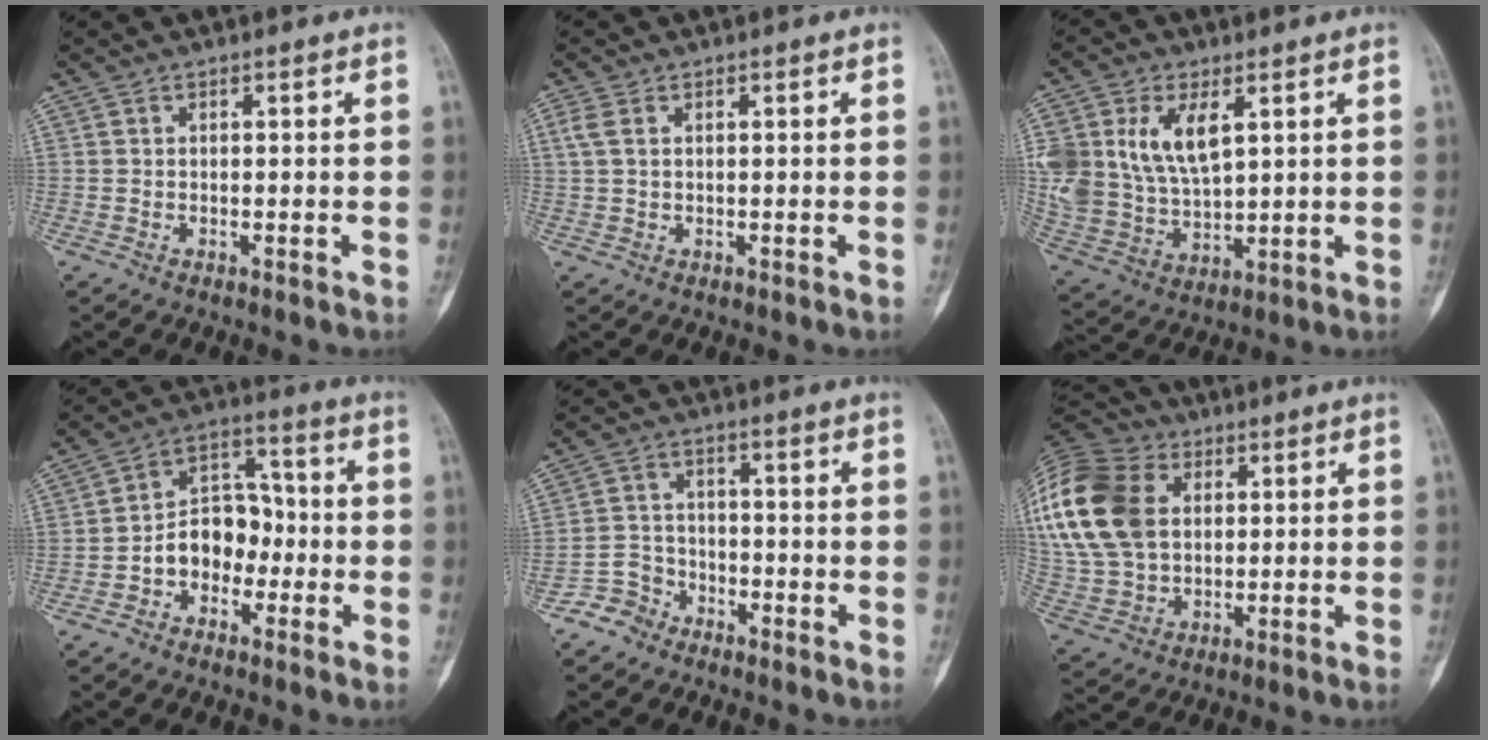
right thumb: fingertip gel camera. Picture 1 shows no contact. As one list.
[{"total": 2.8, "force": [0.9, 1.7, 2.0], "torque": [-0.053, 0.007, 0.019]}, {"total": 15.9, "force": [5.0, 9.6, 11.7], "torque": [-0.237, -0.012, 0.108]}, {"total": 10.1, "force": [-2.7, 7.6, 6.1], "torque": [-0.063, 0.051, -0.058]}, {"total": 5.1, "force": [-3.6, 3.6, 0.0], "torque": [0.031, 0.029, -0.078]}, {"total": 24.3, "force": [5.4, 17.6, 15.8], "torque": [-0.340, 0.022, 0.105]}]